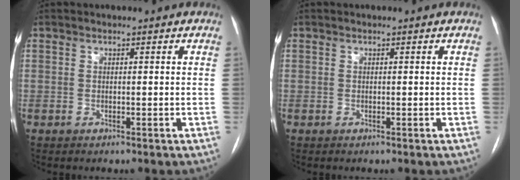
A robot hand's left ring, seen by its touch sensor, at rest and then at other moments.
{"total": 0.0}